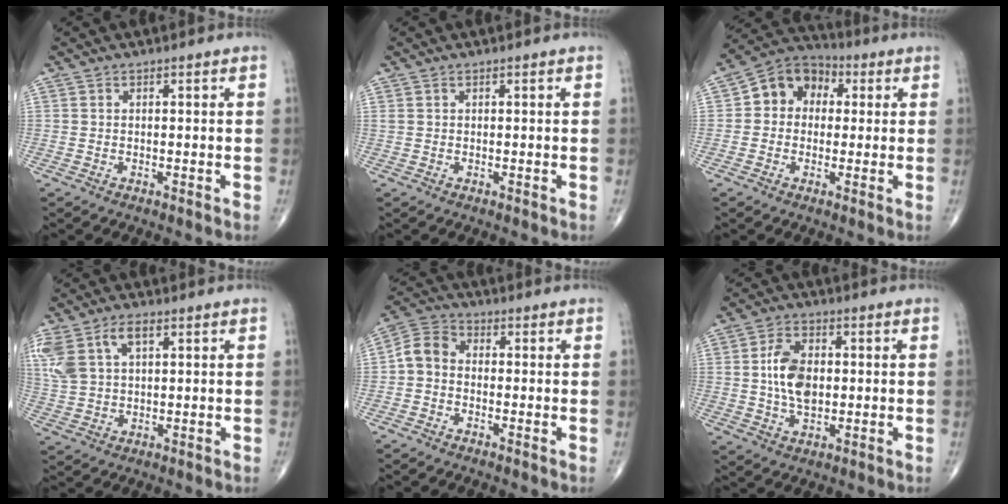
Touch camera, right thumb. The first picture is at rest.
{"total": 0.5, "force": [0.3, 0.2, 0.3], "torque": [-0.007, 0.008, 0.009]}
{"total": 9.8, "force": [1.5, 8.0, 5.5], "torque": [-0.059, 0.025, 0.008]}
{"total": 10.6, "force": [4.5, 5.8, 7.6], "torque": [-0.177, 0.009, 0.094]}
{"total": 5.7, "force": [-0.7, 4.4, 3.5], "torque": [-0.053, 0.019, -0.033]}
{"total": 8.8, "force": [0.5, 5.3, 7.0], "torque": [-0.121, 0.003, 0.010]}